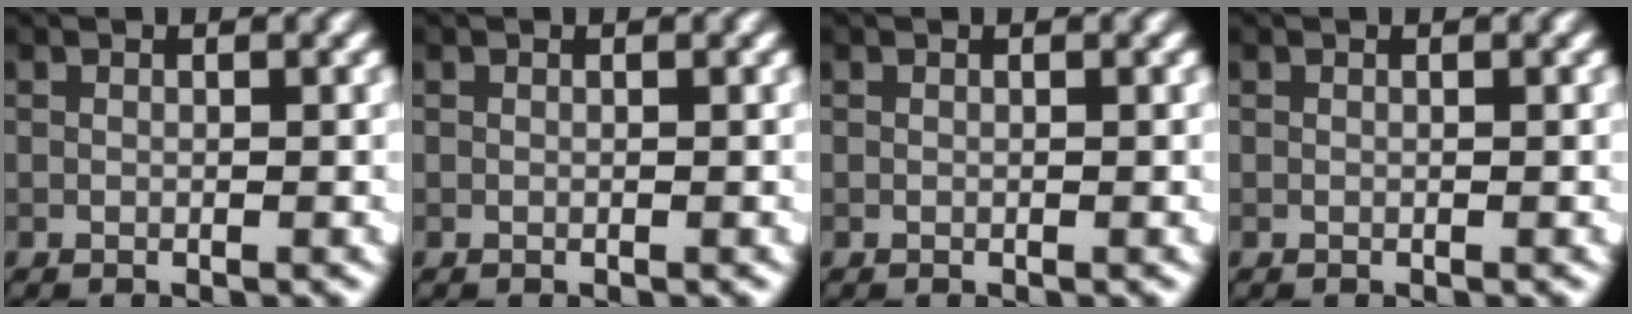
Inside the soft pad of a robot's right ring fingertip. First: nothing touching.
{"total": 0.0}
{"total": 0.0}
{"total": 0.0}